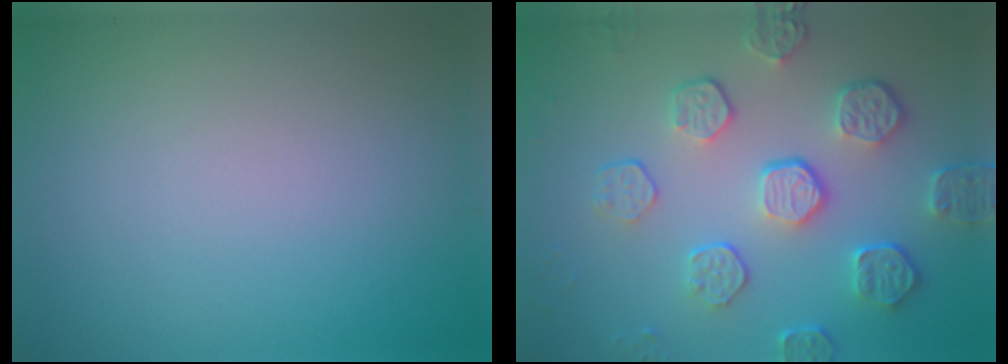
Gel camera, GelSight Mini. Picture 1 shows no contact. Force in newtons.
{"total": 5.7, "press": 4.2, "slide": 3.9}